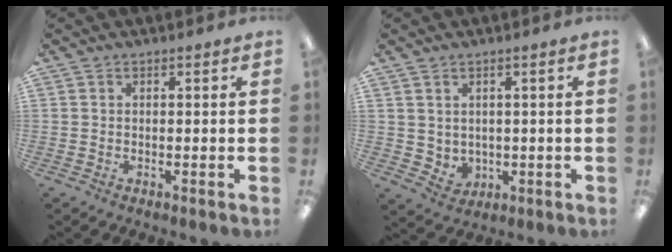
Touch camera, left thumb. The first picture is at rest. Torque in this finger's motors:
{"motor_torque": [0.00, 0.03, -0.13, -0.12, 0.01]}